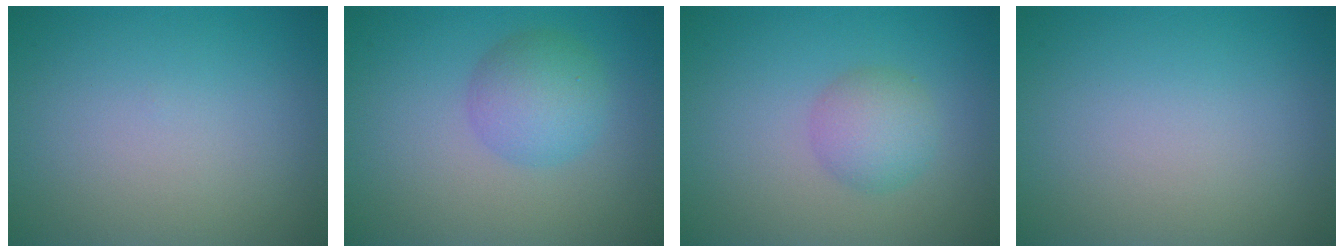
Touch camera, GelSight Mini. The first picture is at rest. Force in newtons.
{"total": 3.7, "press": 3.7, "slide": 0.1}
{"total": 2.8, "press": 2.8, "slide": 0.0}
{"total": 0.0}